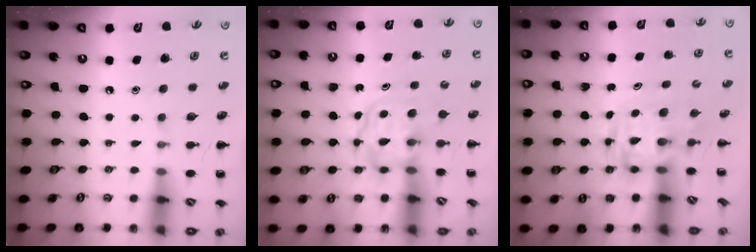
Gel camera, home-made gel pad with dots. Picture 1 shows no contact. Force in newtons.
{"total": 3.9, "press": 3.9, "slide": 0.2}
{"total": 2.8, "press": 2.8, "slide": 0.5}